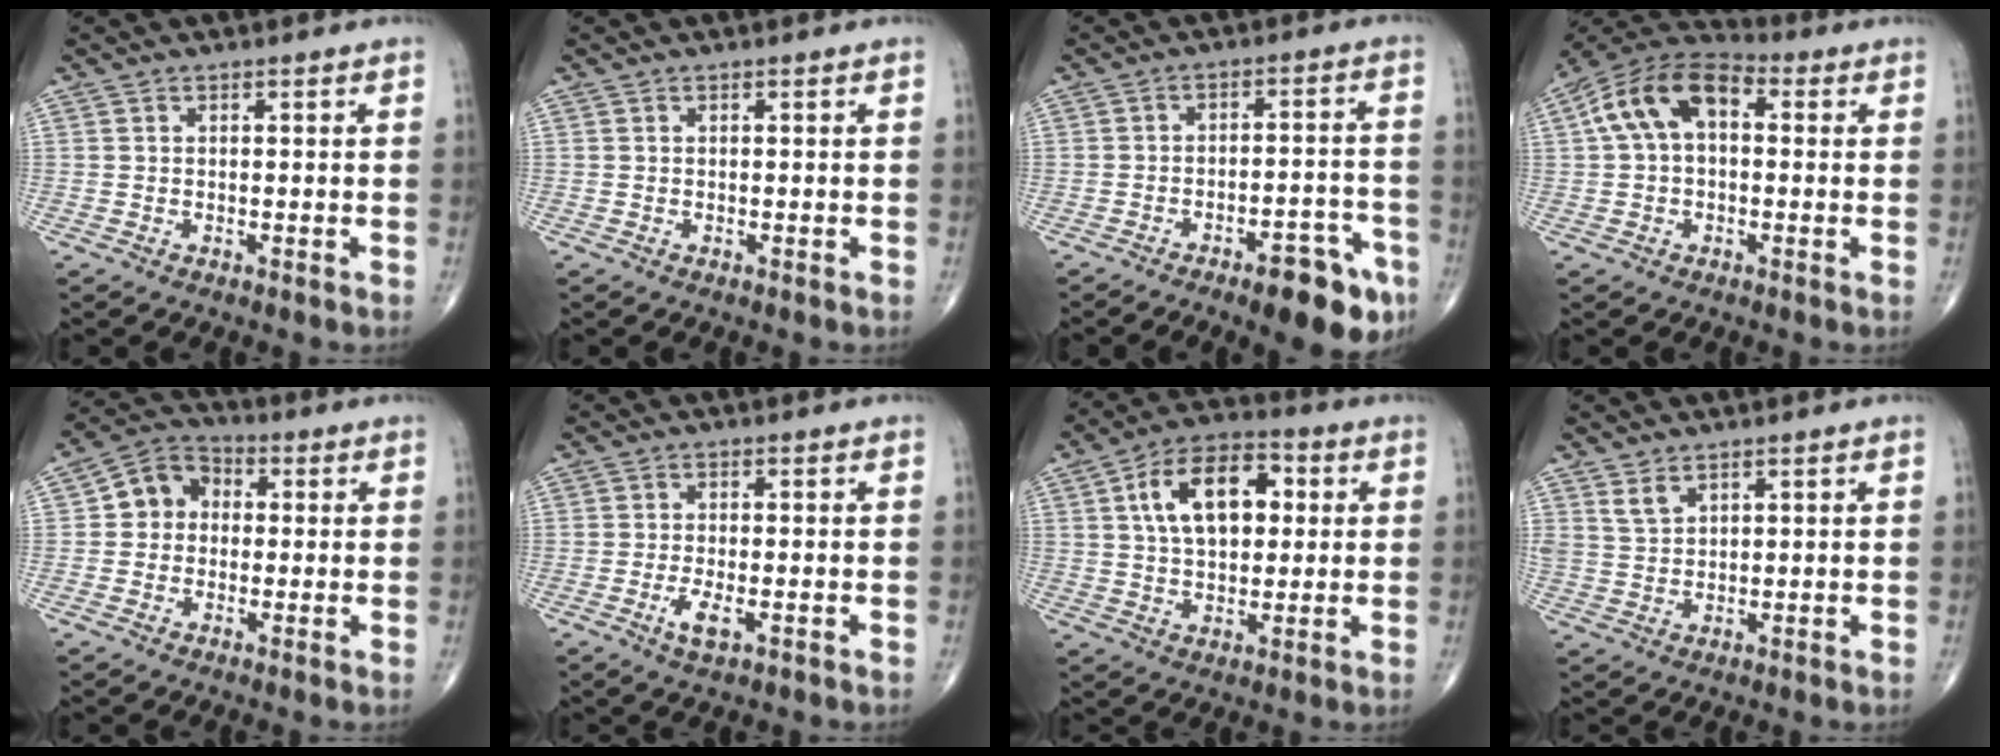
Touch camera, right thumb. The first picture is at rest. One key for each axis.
{"total": 0.0}
{"total": 11.7, "fx": -6.9, "fy": 3.8, "fz": 8.7, "tx": -0.096, "ty": 0.044, "tz": -0.089}
{"total": 12.6, "fx": 2.2, "fy": 7.7, "fz": 9.8, "tx": -0.173, "ty": 0.038, "tz": 0.025}
{"total": 7.6, "fx": 0.4, "fy": 6.4, "fz": 4.0, "tx": -0.045, "ty": 0.024, "tz": -0.007}
{"total": 3.7, "fx": -1.4, "fy": 1.3, "fz": 3.2, "tx": -0.065, "ty": -0.005, "tz": -0.024}
{"total": 14.5, "fx": 3.4, "fy": 8.5, "fz": 11.3, "tx": -0.170, "ty": 0.012, "tz": 0.051}
{"total": 3.1, "fx": 2.2, "fy": 1.7, "fz": 1.5, "tx": -0.023, "ty": -0.016, "tz": 0.052}